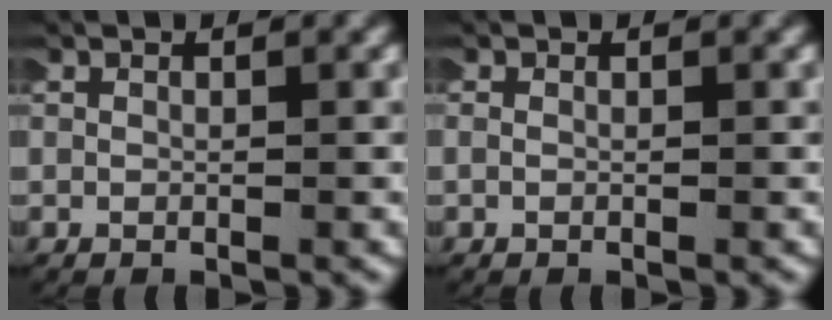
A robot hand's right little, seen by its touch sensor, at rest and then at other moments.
{"total": 0.5, "force": [0.1, 0.3, 0.4], "torque": [-0.009, 0.001, 0.001]}